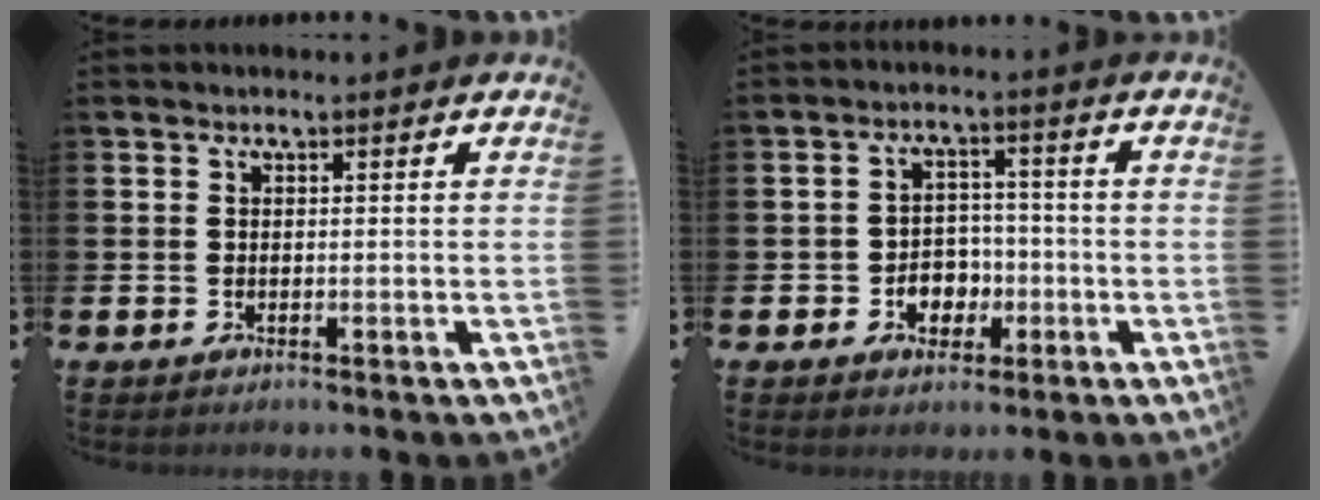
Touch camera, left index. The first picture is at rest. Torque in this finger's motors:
{"motor_torque": [0.39, -0.02, 0.09, 0.03]}